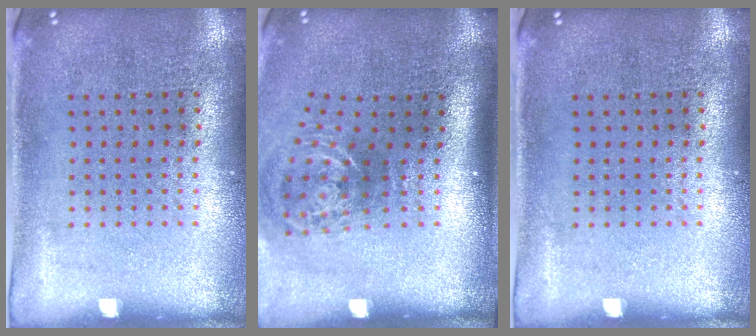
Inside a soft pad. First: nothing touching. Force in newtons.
{"total": 2.2, "press": 1.3, "slide": 1.8}
{"total": 0.0}